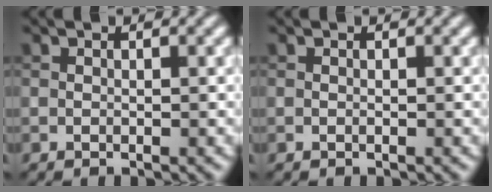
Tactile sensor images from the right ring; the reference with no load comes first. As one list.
[{"total": 0.0}]